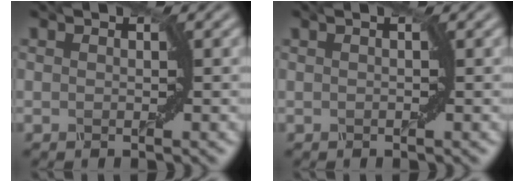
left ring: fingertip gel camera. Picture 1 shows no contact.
{"total": 0.6, "force": [0.0, -0.5, -0.3], "torque": [0.000, 0.002, 0.005]}